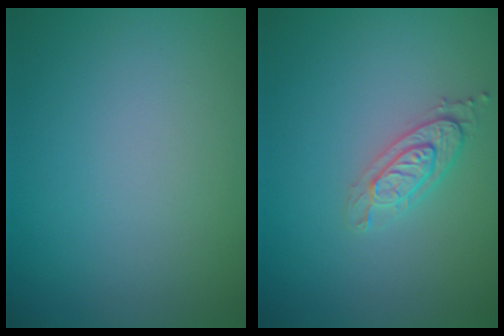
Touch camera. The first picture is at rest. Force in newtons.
{"total": 2.0, "press": 1.9, "slide": 0.4}